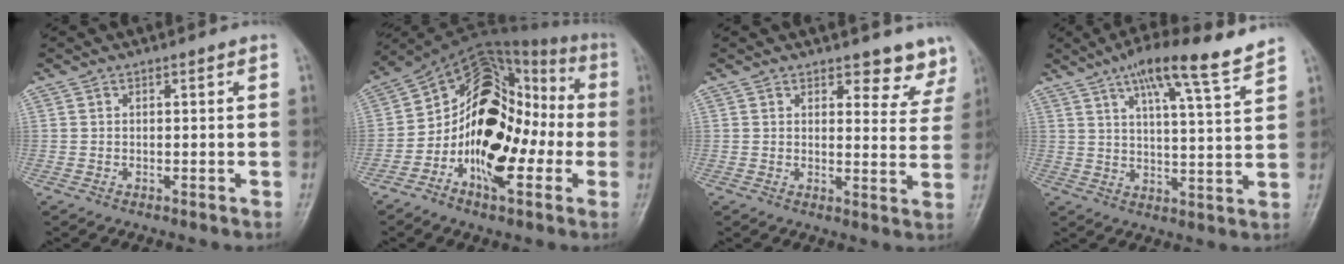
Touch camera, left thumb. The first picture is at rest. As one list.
[{"total": 19.4, "force": [-4.0, 11.9, 14.8], "torque": [-0.195, 0.052, -0.074]}, {"total": 6.1, "force": [5.2, 2.6, 1.8], "torque": [0.017, -0.039, 0.051]}, {"total": 12.3, "force": [9.0, 1.0, 8.4], "torque": [-0.125, -0.036, 0.136]}]